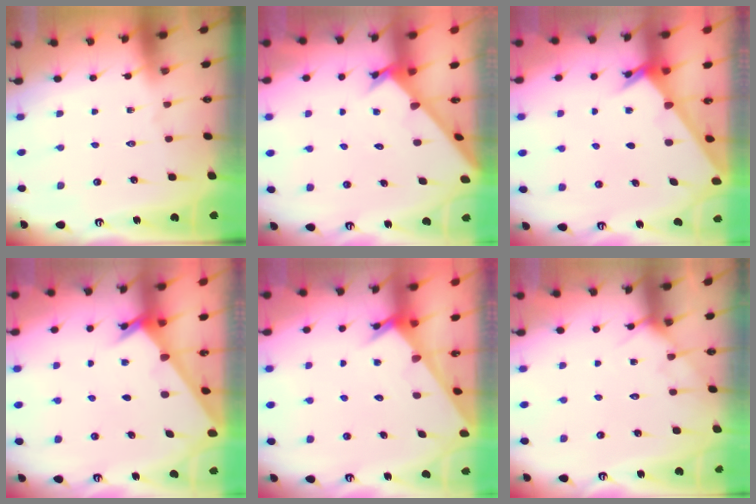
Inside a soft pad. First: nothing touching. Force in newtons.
{"total": 2.4, "press": 2.4, "slide": 0.1}
{"total": 2.3, "press": 2.3, "slide": 0.3}
{"total": 2.3, "press": 2.3, "slide": 0.3}
{"total": 2.4, "press": 2.4, "slide": 0.1}
{"total": 6.4, "press": 6.4, "slide": 0.6}